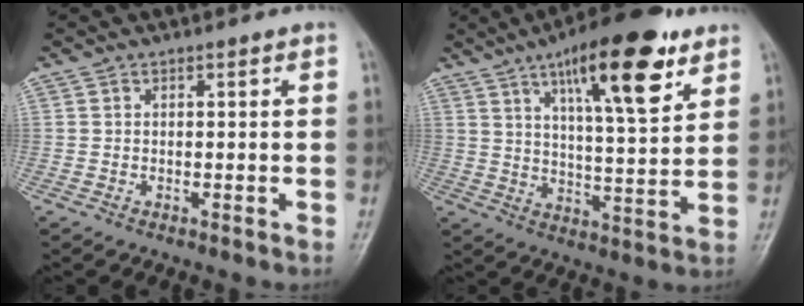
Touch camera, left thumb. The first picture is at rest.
{"total": 18.0, "force": [9.9, 5.1, 14.1], "torque": [-0.192, -0.040, 0.153]}